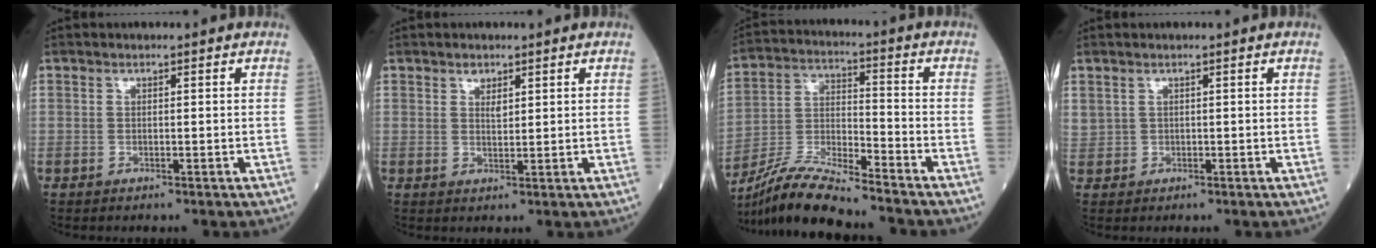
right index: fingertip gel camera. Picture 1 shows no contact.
{"total": 1.7, "force": [1.1, 0.8, 1.0], "torque": [-0.018, -0.002, 0.023]}
{"total": 11.9, "force": [-10.9, -0.1, 4.7], "torque": [-0.094, -0.008, -0.205]}
{"total": 1.4, "force": [0.8, 1.0, 0.2], "torque": [-0.003, 0.013, 0.020]}